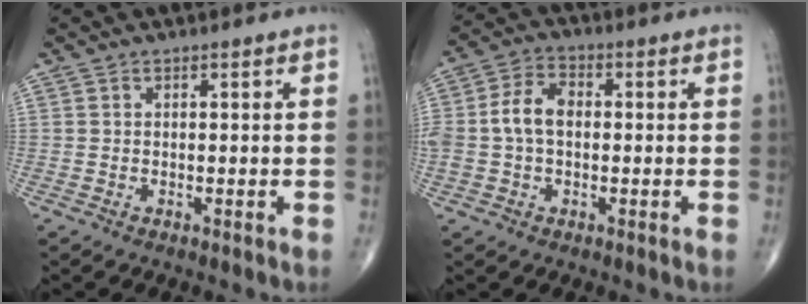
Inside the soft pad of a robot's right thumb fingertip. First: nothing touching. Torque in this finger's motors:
{"motor_torque": [1.40, 1.16, 1.12, -0.06, 0.26]}